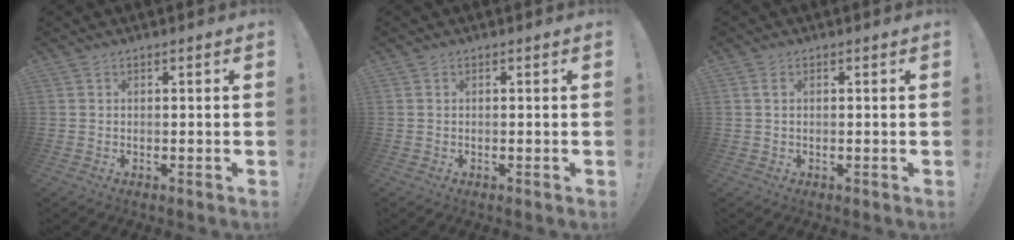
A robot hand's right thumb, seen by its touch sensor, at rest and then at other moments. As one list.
[{"total": 0.0}, {"total": 1.4, "force": [0.5, 0.8, 1.1], "torque": [-0.027, 0.005, 0.009]}]